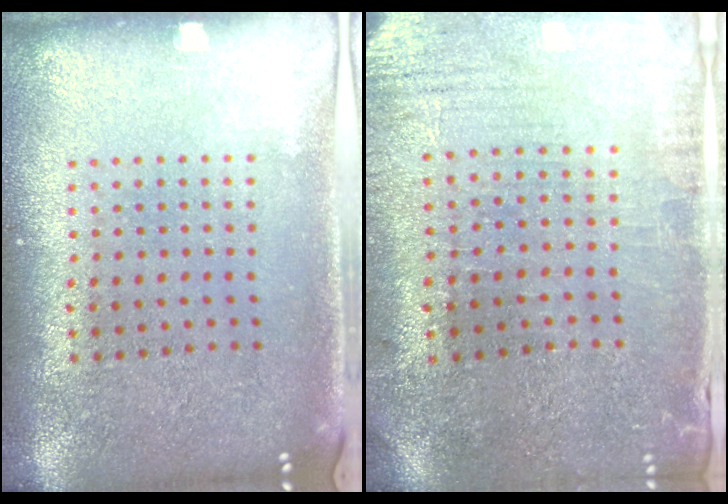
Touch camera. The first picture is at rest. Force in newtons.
{"total": 0.5, "press": 0.3, "slide": 0.4}